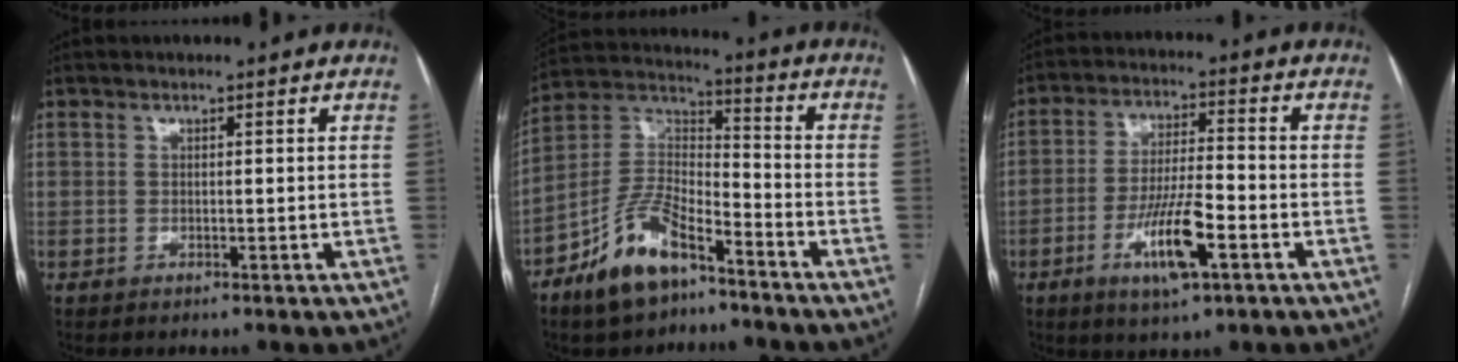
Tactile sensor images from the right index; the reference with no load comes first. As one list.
[{"total": 12.0, "force": [-8.1, 4.5, 7.7], "torque": [-0.165, 0.008, -0.153]}, {"total": 10.2, "force": [-4.4, 1.8, 9.1], "torque": [-0.172, -0.006, -0.074]}]